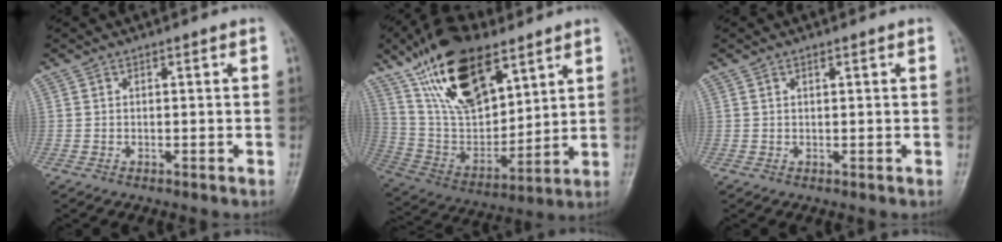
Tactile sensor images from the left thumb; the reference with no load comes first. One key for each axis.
{"total": 22.0, "fx": 12.7, "fy": 10.3, "fz": 14.7, "tx": -0.236, "ty": -0.049, "tz": 0.244}
{"total": 0.7, "fx": 0.4, "fy": 0.3, "fz": 0.5, "tx": -0.009, "ty": -0.001, "tz": 0.006}